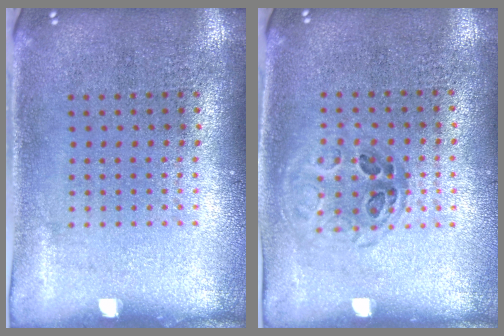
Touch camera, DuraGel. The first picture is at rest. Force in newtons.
{"total": 0.9, "press": 0.9, "slide": 0.3}